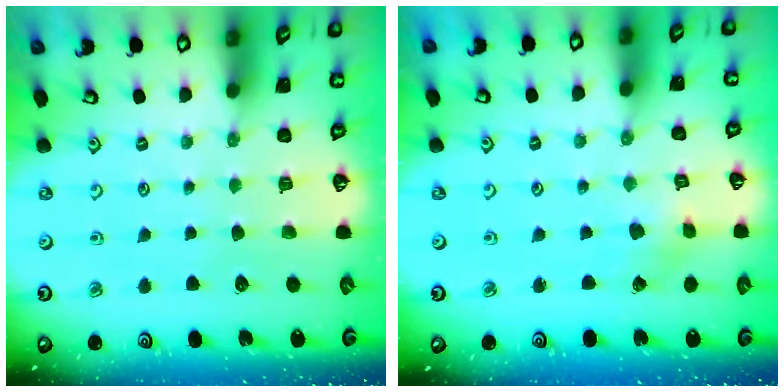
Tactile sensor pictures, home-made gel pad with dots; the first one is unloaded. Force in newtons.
{"total": 2.1, "press": 2.1, "slide": 0.2}